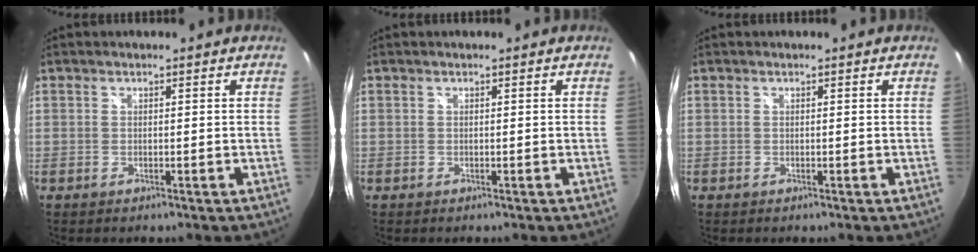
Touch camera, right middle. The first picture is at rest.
{"total": 0.0}
{"total": 0.0}